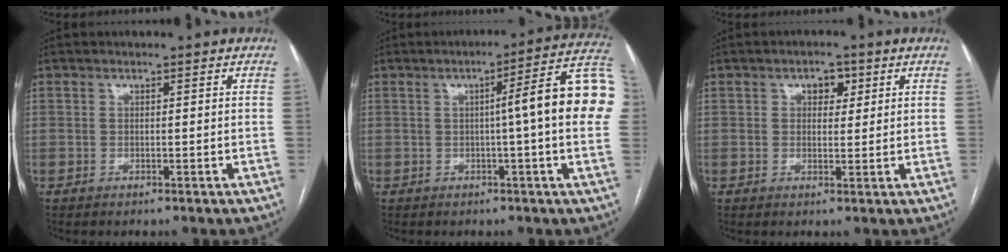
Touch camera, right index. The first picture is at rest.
{"total": 13.1, "force": [0.9, -0.5, 13.0], "torque": [-0.169, 0.025, 0.001]}
{"total": 3.0, "force": [1.3, 1.8, 2.0], "torque": [-0.028, 0.007, 0.018]}